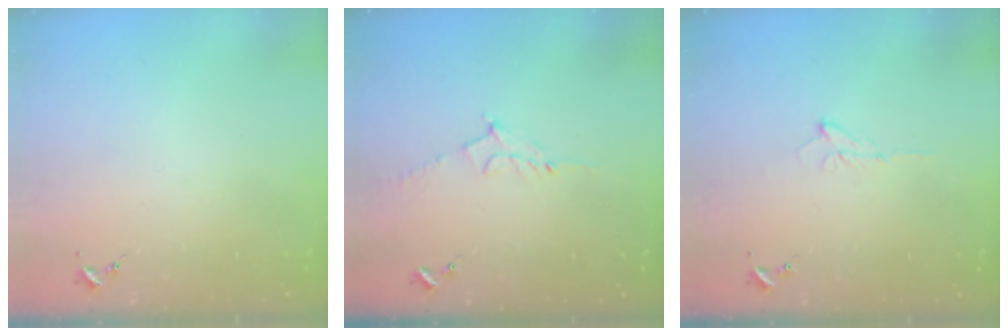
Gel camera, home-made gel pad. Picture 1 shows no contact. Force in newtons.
{"total": 7.9, "press": 7.9, "slide": 1.0}
{"total": 6.5, "press": 6.5, "slide": 0.8}